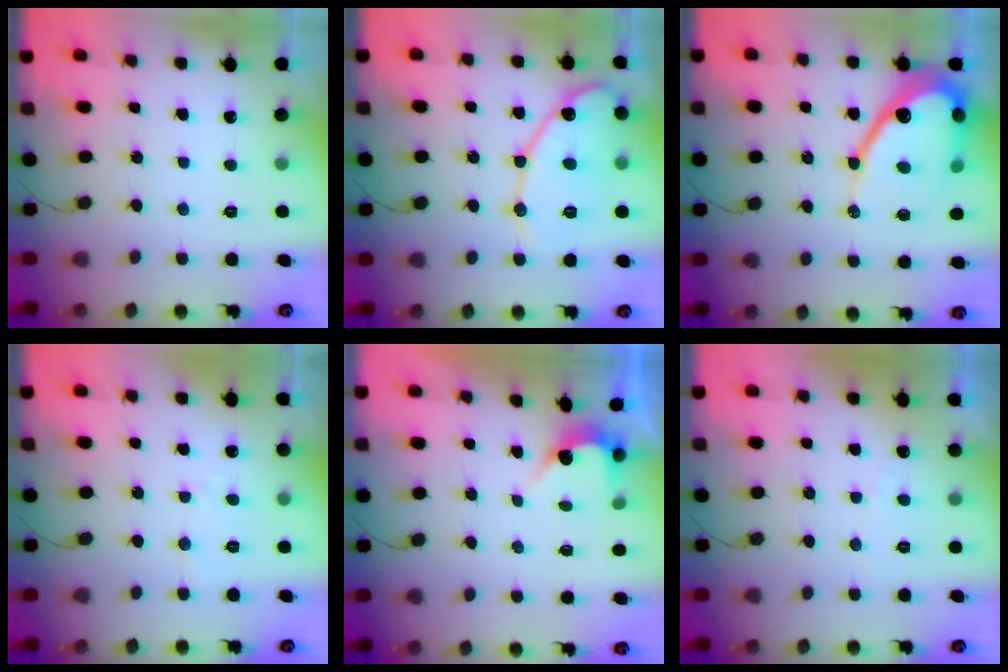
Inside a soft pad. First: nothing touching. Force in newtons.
{"total": 14.6, "press": 14.6, "slide": 1.1}
{"total": 17.4, "press": 17.3, "slide": 1.4}
{"total": 2.3, "press": 2.3, "slide": 0.2}
{"total": 2.5, "press": 2.5, "slide": 0.2}
{"total": 3.0, "press": 3.0, "slide": 0.1}